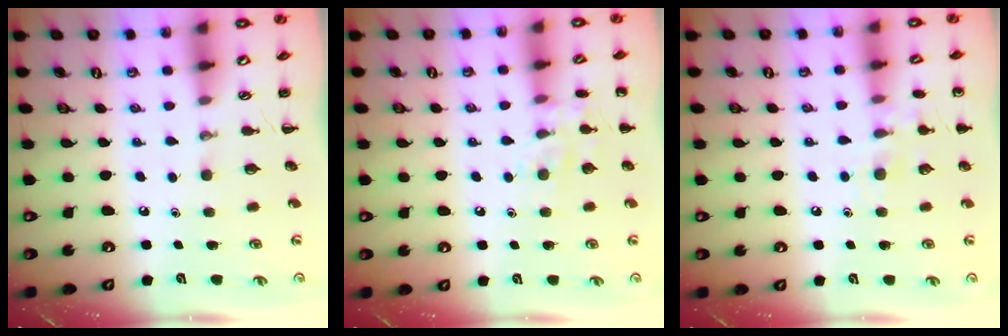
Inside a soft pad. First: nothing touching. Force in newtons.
{"total": 8.1, "press": 7.9, "slide": 1.4}
{"total": 8.4, "press": 8.2, "slide": 1.9}